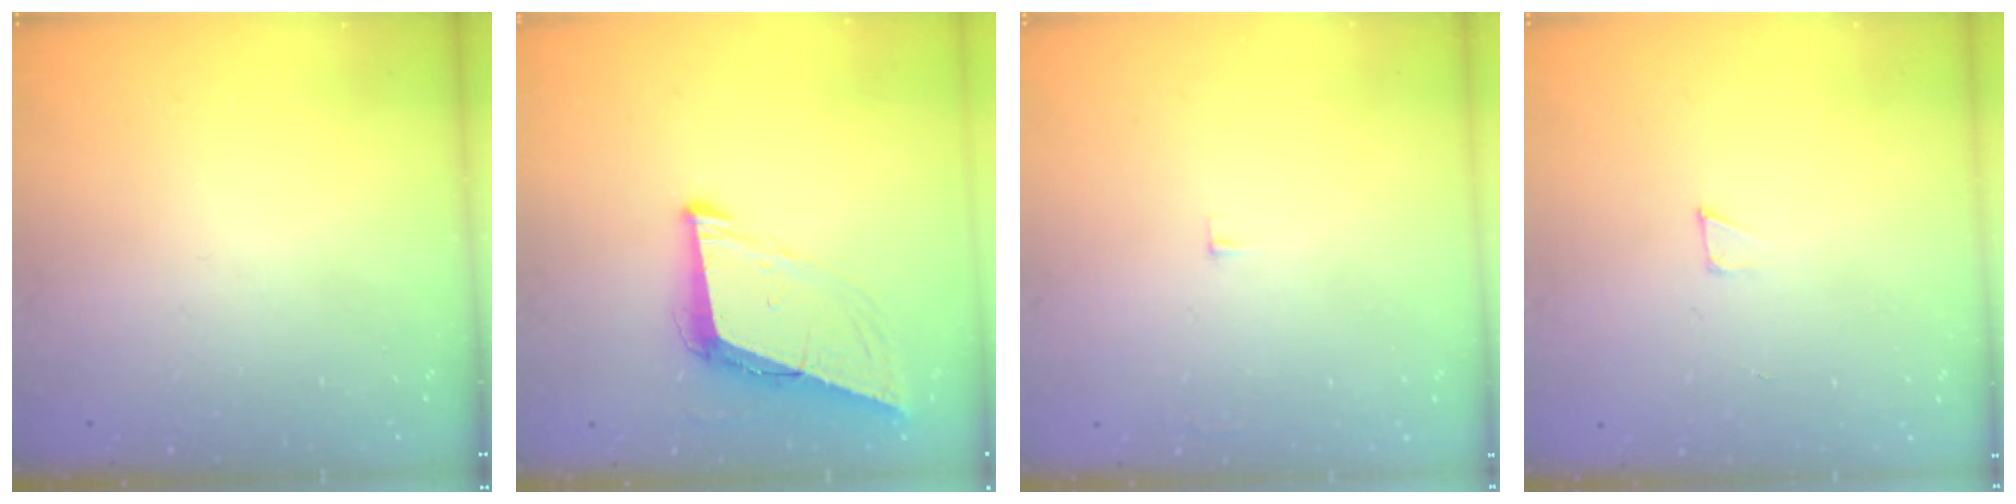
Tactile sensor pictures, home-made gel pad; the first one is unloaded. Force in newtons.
{"total": 8.7, "press": 7.8, "slide": 3.8}
{"total": 2.7, "press": 2.7, "slide": 0.2}
{"total": 3.2, "press": 3.2, "slide": 0.2}